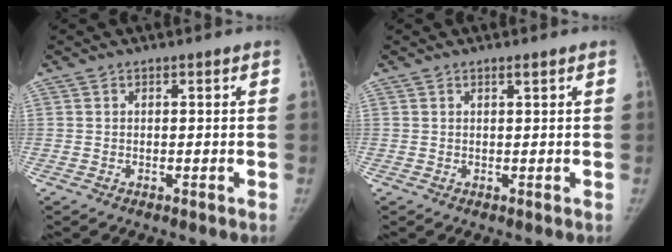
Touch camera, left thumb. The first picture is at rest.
{"total": 0.6, "force": [0.4, -0.1, 0.4], "torque": [-0.007, -0.002, 0.007]}